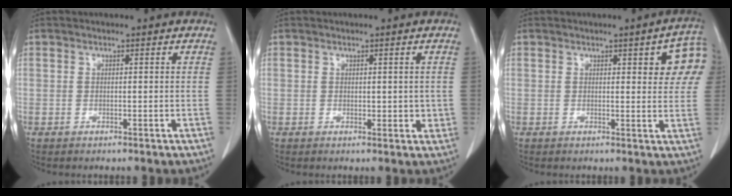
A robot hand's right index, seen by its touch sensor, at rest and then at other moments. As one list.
[{"total": 2.0, "force": [0.3, 1.3, 1.5], "torque": [-0.015, -0.004, 0.008]}, {"total": 7.2, "force": [2.5, 1.9, 6.4], "torque": [-0.069, 0.008, 0.024]}]